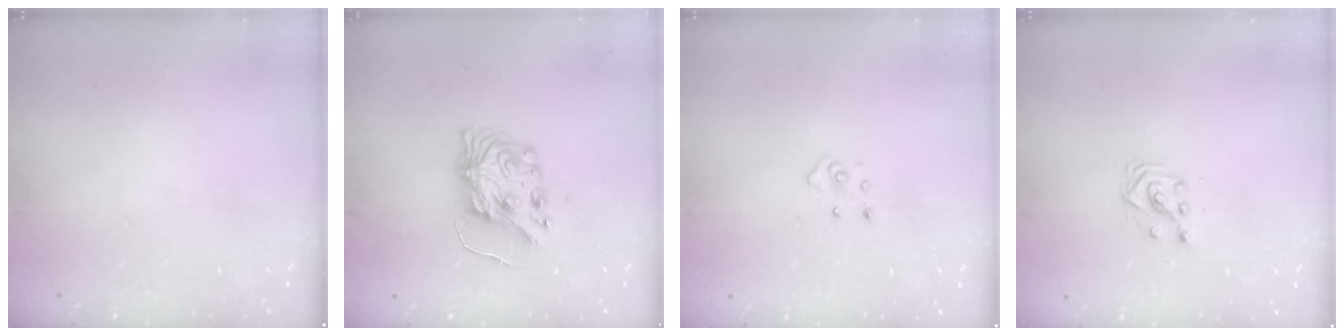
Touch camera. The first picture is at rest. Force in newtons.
{"total": 8.7, "press": 8.6, "slide": 0.4}
{"total": 3.9, "press": 3.9, "slide": 0.3}
{"total": 3.0, "press": 3.0, "slide": 0.1}